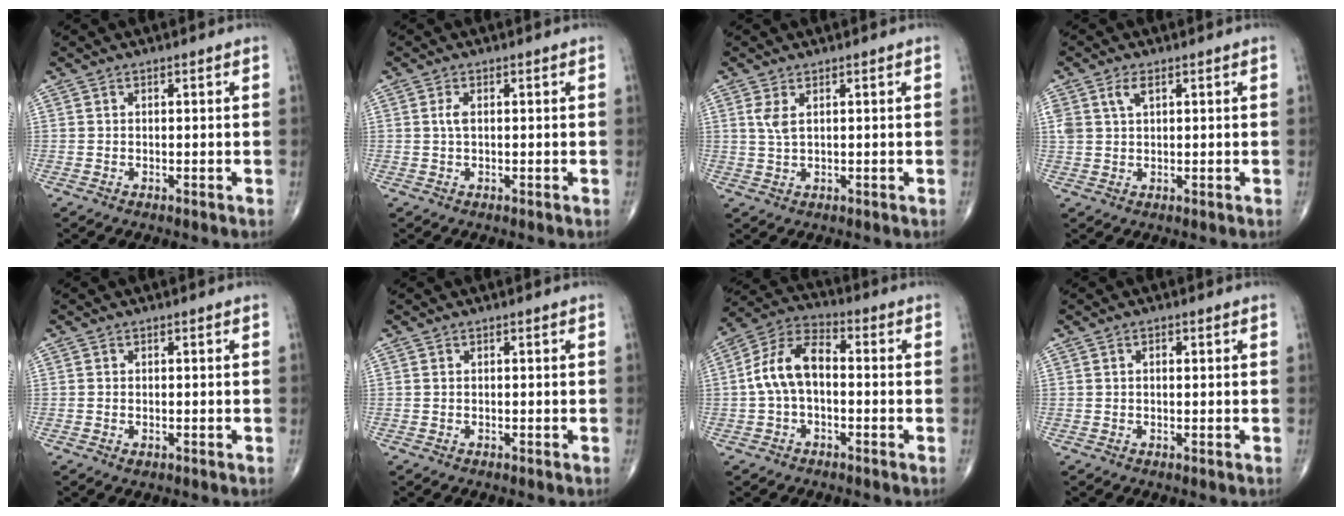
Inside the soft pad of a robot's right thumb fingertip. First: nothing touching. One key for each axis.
{"total": 2.1, "fx": 0.1, "fy": 0.9, "fz": 1.9, "tx": -0.045, "ty": 0.003, "tz": 0.000}
{"total": 2.5, "fx": 1.0, "fy": 0.9, "fz": 2.1, "tx": -0.049, "ty": -0.001, "tz": 0.027}
{"total": 3.7, "fx": 1.7, "fy": 1.9, "fz": 2.6, "tx": -0.058, "ty": 0.005, "tz": 0.038}
{"total": 0.8, "fx": -0.3, "fy": 0.6, "fz": 0.6, "tx": -0.010, "ty": -0.001, "tz": -0.003}
{"total": 0.0}
{"total": 10.3, "fx": -0.5, "fy": 6.0, "fz": 8.4, "tx": -0.160, "ty": 0.036, "tz": -0.020}
{"total": 1.0, "fx": 0.3, "fy": 0.5, "fz": 0.9, "tx": -0.017, "ty": 0.004, "tz": 0.003}